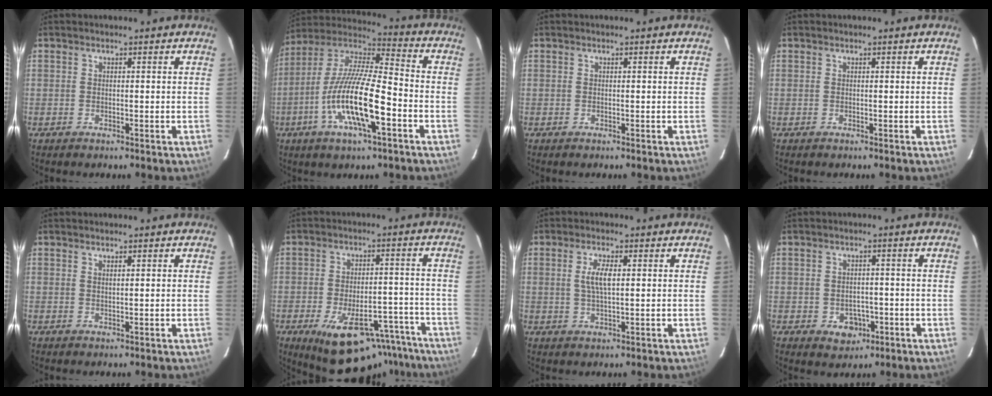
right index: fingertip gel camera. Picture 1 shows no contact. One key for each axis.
{"total": 18.1, "fx": -6.6, "fy": 4.4, "fz": 16.3, "tx": -0.317, "ty": -0.017, "tz": -0.130}
{"total": 0.0}
{"total": 0.0}
{"total": 0.8, "fx": 0.5, "fy": 0.1, "fz": 0.7, "tx": -0.013, "ty": 0.002, "tz": 0.010}
{"total": 20.0, "fx": -13.9, "fy": 9.0, "fz": 11.1, "tx": -0.175, "ty": 0.010, "tz": -0.165}
{"total": 4.2, "fx": 0.7, "fy": 1.2, "fz": 4.0, "tx": -0.077, "ty": 0.002, "tz": 0.015}
{"total": 4.8, "fx": -1.6, "fy": 4.1, "fz": 2.0, "tx": -0.046, "ty": 0.006, "tz": -0.006}